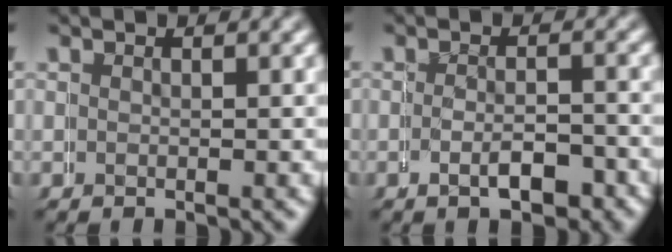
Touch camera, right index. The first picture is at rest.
{"total": 2.2, "force": [-1.8, 0.7, 1.2], "torque": [-0.018, -0.006, -0.032]}